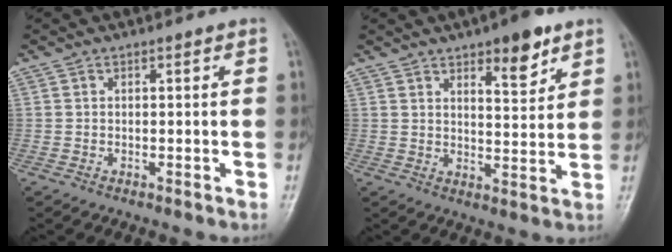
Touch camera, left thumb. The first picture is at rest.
{"total": 8.5, "force": [5.3, 3.0, 5.9], "torque": [-0.066, -0.033, 0.077]}